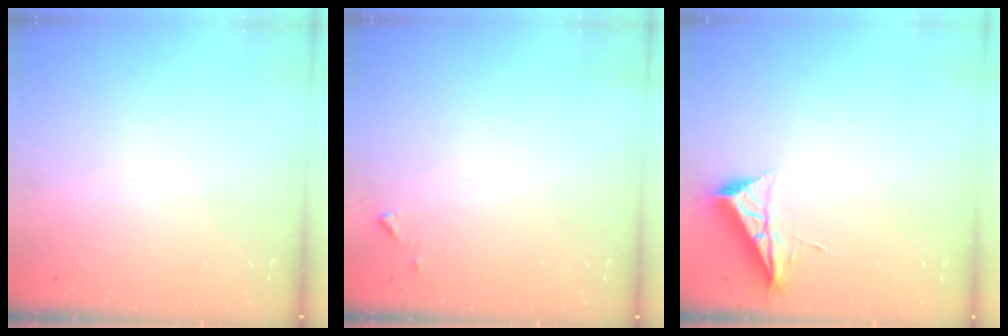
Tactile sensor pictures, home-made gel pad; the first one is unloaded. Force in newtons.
{"total": 4.5, "press": 4.4, "slide": 0.4}
{"total": 6.3, "press": 6.2, "slide": 0.8}